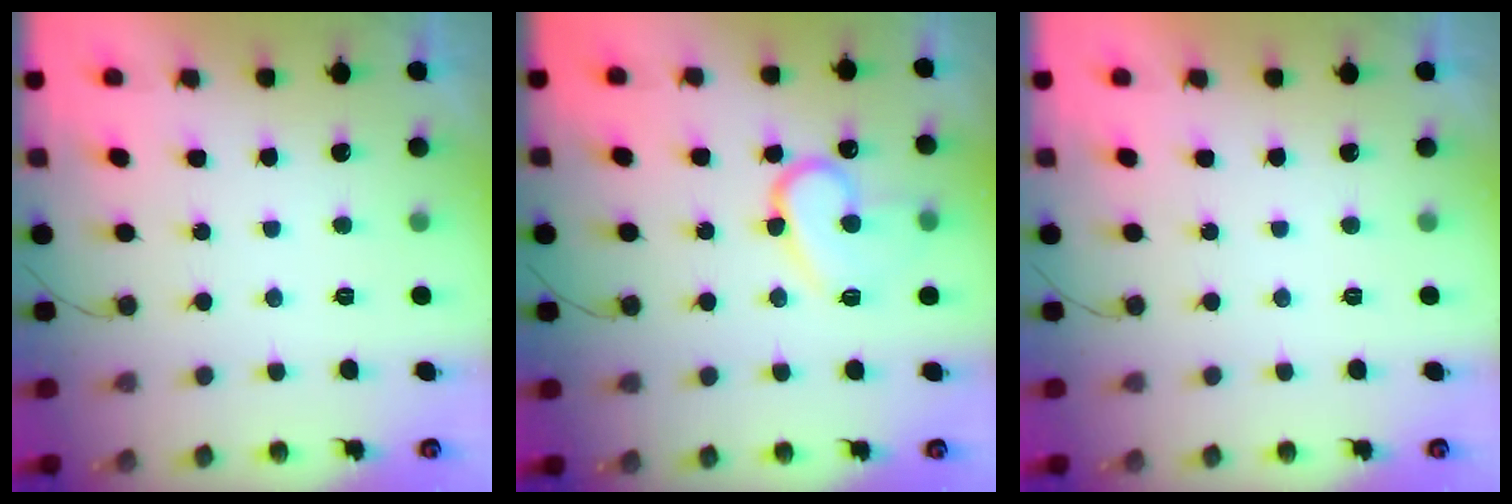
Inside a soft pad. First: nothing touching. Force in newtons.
{"total": 13.4, "press": 13.3, "slide": 1.7}
{"total": 1.9, "press": 1.9, "slide": 0.1}